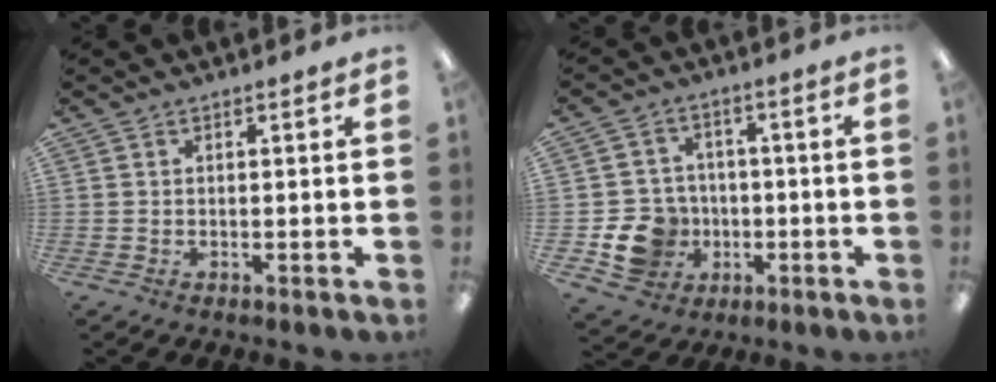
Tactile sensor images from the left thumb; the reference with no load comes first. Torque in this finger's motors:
{"motor_torque": [-0.01, 0.07, -0.01, 0.01, 0.02]}